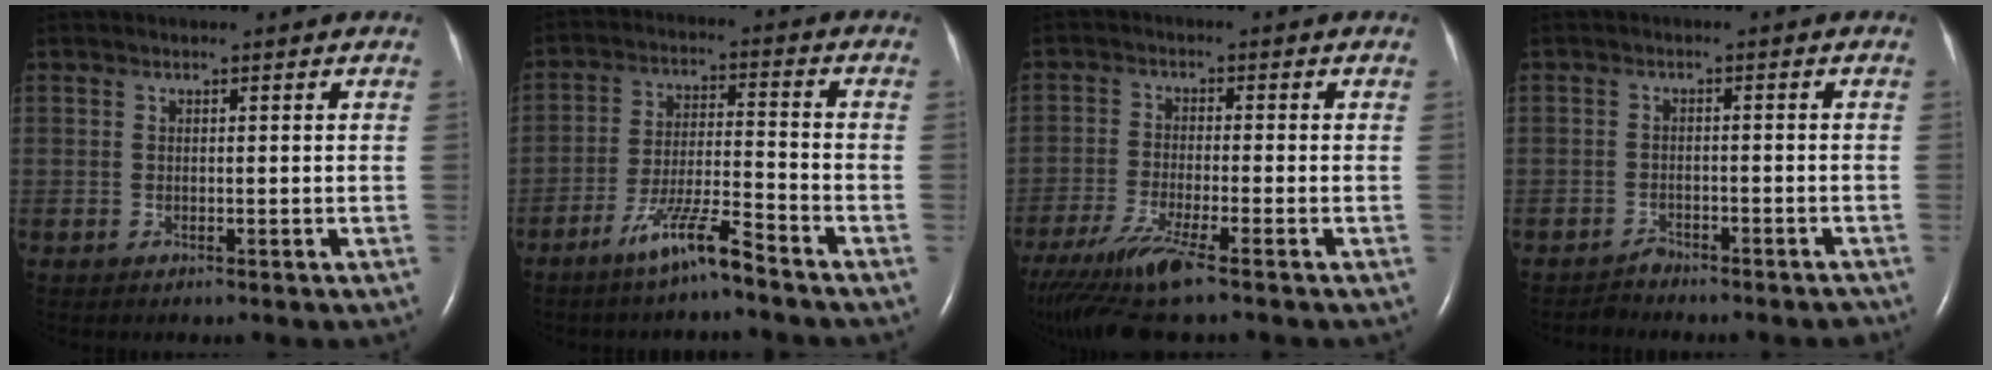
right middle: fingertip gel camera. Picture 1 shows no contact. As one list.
[{"total": 7.7, "force": [-5.8, -0.2, 5.1], "torque": [-0.100, -0.017, -0.114]}, {"total": 10.7, "force": [-7.9, -0.2, 7.3], "torque": [-0.136, -0.032, -0.137]}, {"total": 3.3, "force": [-3.2, 0.7, -0.2], "torque": [0.011, -0.002, -0.047]}]